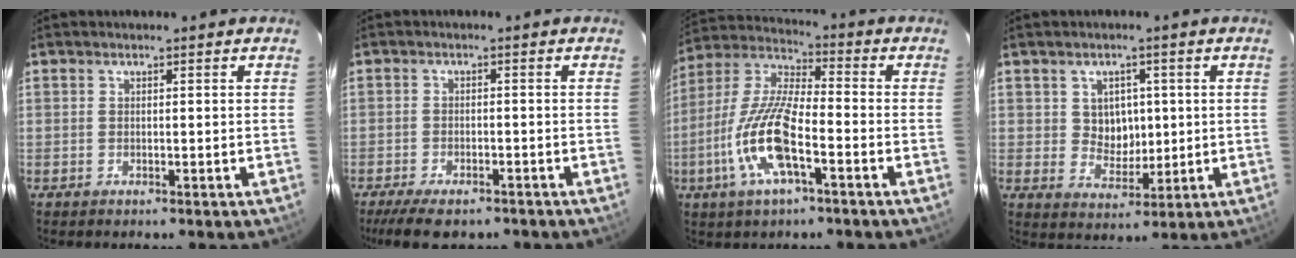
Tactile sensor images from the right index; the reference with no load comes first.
{"total": 9.3, "force": [-7.3, 3.2, 4.8], "torque": [-0.110, -0.021, -0.117]}
{"total": 14.5, "force": [-5.7, 4.1, 12.7], "torque": [-0.270, -0.006, -0.115]}
{"total": 5.8, "force": [1.0, 5.1, 2.6], "torque": [-0.042, 0.008, 0.025]}